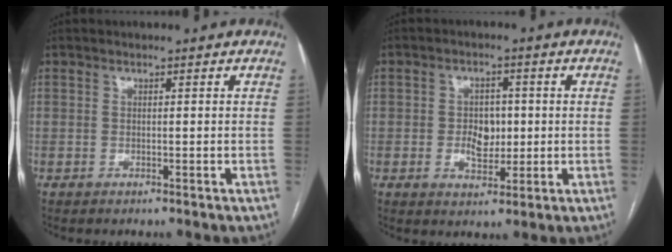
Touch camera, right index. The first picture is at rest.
{"total": 4.8, "force": [-0.1, 3.2, 3.5], "torque": [-0.057, 0.009, 0.009]}